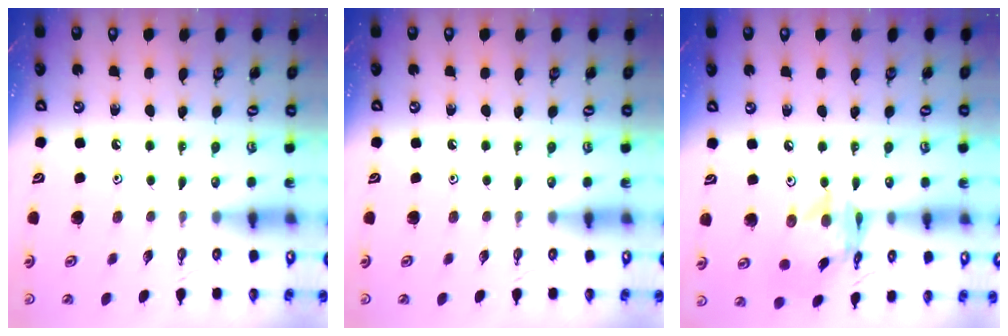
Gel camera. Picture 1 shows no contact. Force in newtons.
{"total": 0.0}
{"total": 13.5, "press": 13.4, "slide": 1.4}